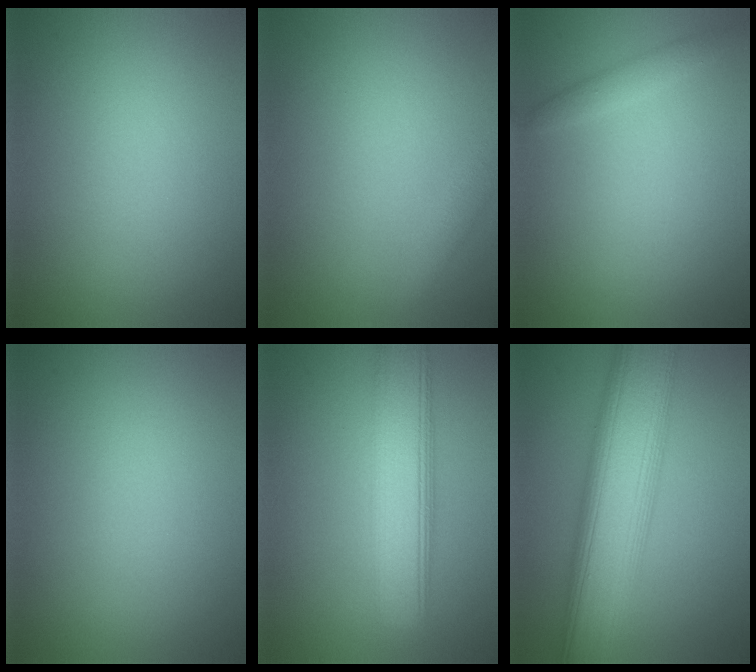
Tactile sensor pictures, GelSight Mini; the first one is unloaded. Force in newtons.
{"total": 1.9, "press": 1.9, "slide": 0.1}
{"total": 1.3, "press": 1.3, "slide": 0.1}
{"total": 0.0}
{"total": 7.6, "press": 7.6, "slide": 0.5}
{"total": 11.4, "press": 11.4, "slide": 0.3}